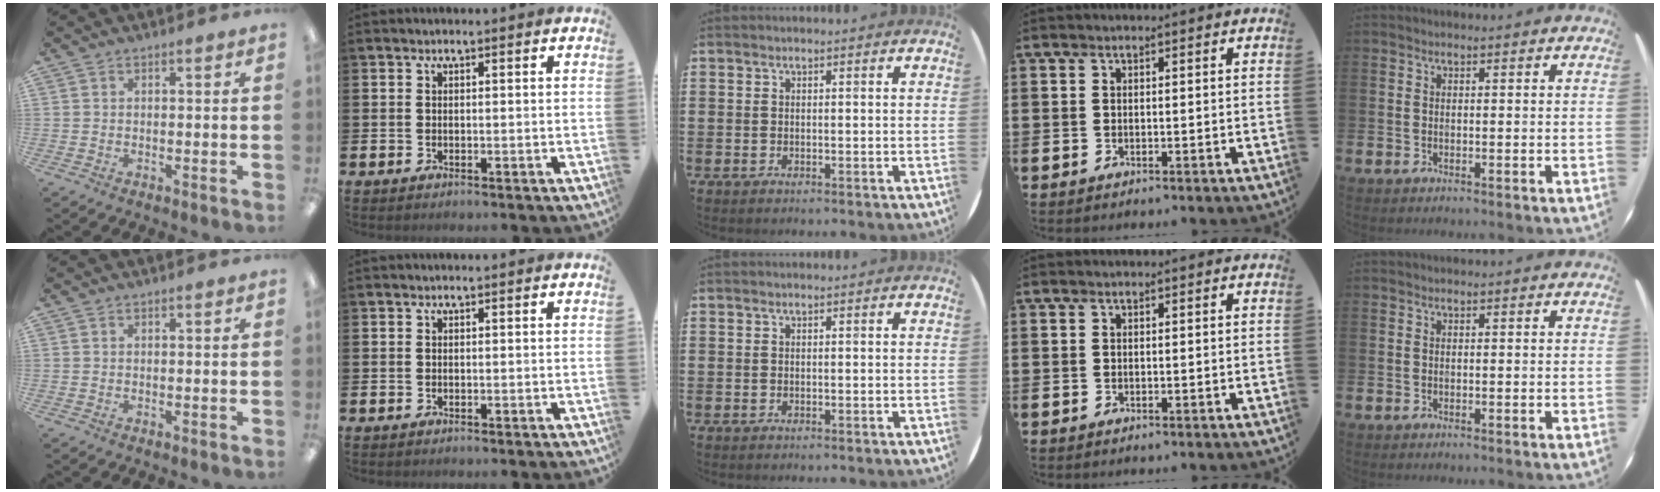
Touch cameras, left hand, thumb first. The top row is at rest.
{}